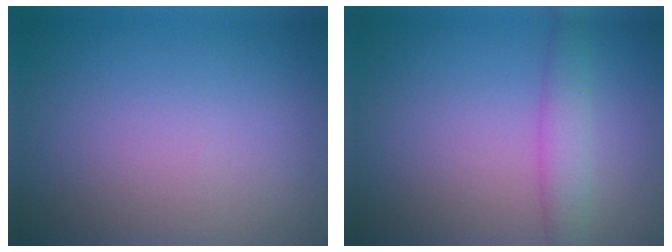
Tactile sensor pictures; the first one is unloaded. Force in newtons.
{"total": 2.9, "press": 2.9, "slide": 0.1}